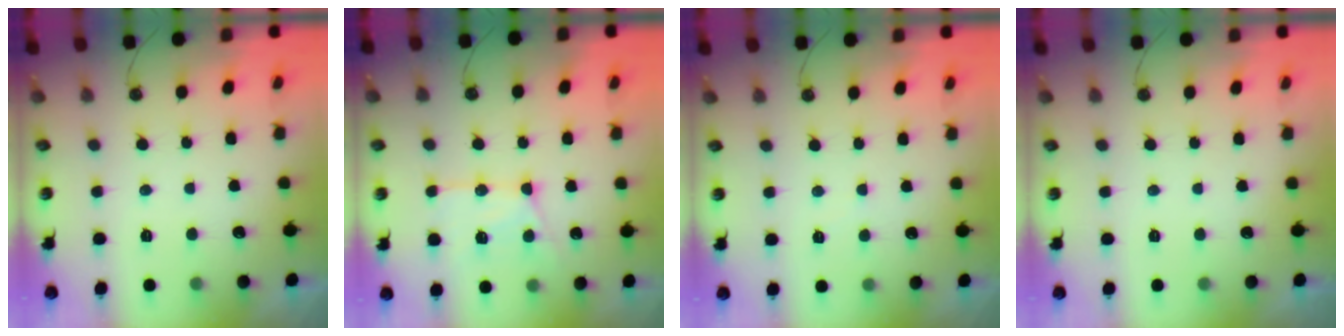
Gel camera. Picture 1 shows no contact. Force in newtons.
{"total": 14.7, "press": 14.6, "slide": 1.5}
{"total": 3.2, "press": 3.2, "slide": 0.6}
{"total": 0.0}